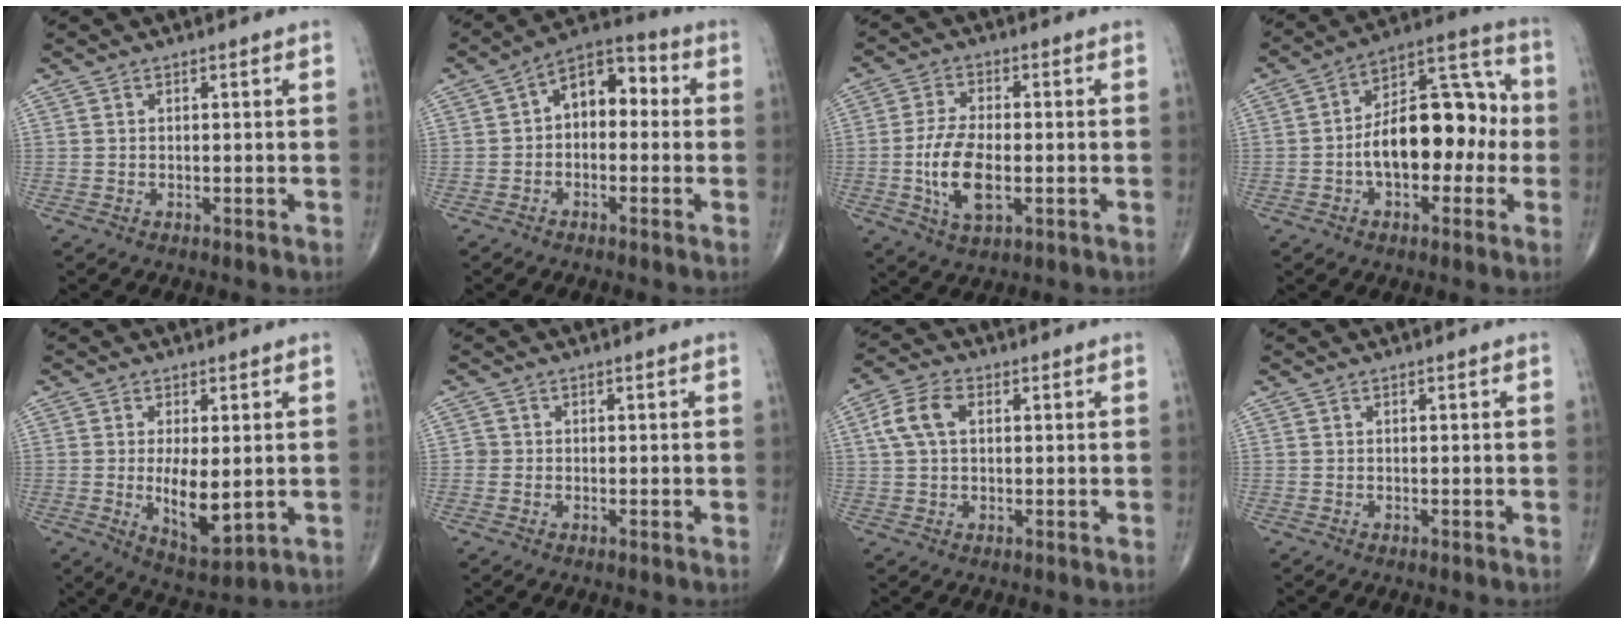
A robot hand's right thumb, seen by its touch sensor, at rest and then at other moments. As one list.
[{"total": 9.3, "force": [0.5, 5.9, 7.2], "torque": [-0.079, 0.035, -0.010]}, {"total": 10.0, "force": [-1.8, 4.8, 8.5], "torque": [-0.167, 0.001, -0.034]}, {"total": 17.1, "force": [-1.9, 9.7, 13.9], "torque": [-0.191, 0.050, -0.037]}, {"total": 8.6, "force": [-0.5, 3.6, 7.8], "torque": [-0.118, -0.022, 0.003]}, {"total": 1.1, "force": [-0.2, 1.0, 0.1], "torque": [0.006, 0.004, -0.004]}, {"total": 6.8, "force": [1.6, 4.1, 5.1], "torque": [-0.108, 0.017, 0.029]}, {"total": 0.0}]